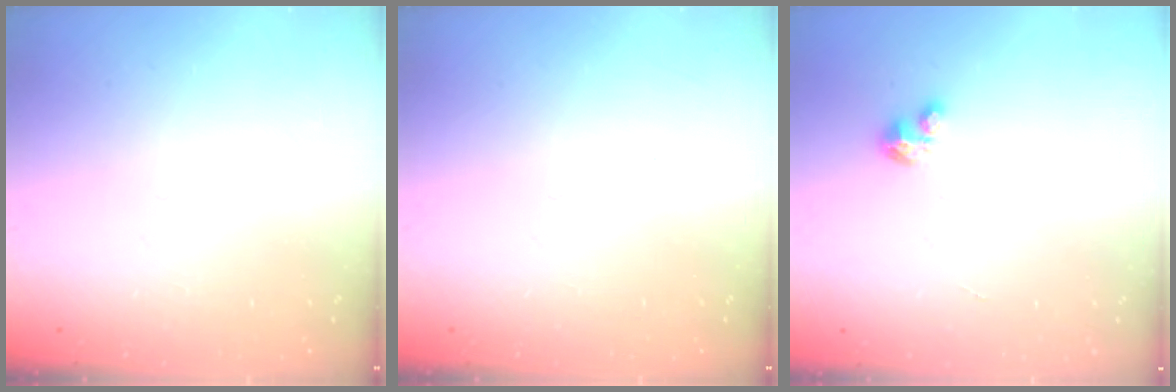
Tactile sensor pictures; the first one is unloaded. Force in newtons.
{"total": 0.0}
{"total": 2.3, "press": 2.3, "slide": 0.1}